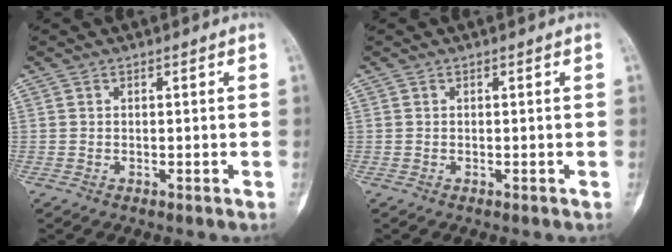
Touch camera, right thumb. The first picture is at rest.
{"total": 0.0}